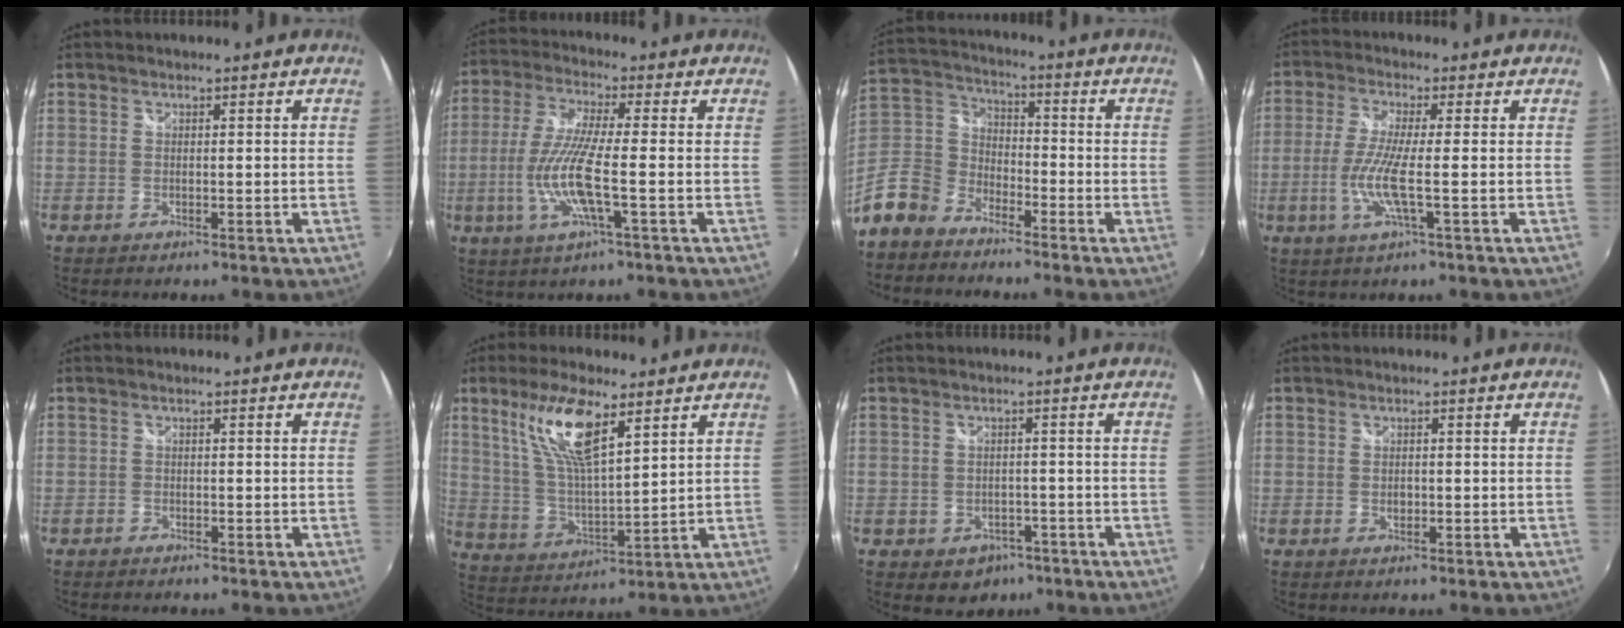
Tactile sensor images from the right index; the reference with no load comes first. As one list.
[{"total": 10.9, "force": [-2.7, 0.9, 10.5], "torque": [-0.220, -0.010, -0.049]}, {"total": 14.8, "force": [-9.8, 9.5, 5.8], "torque": [-0.161, 0.018, -0.196]}, {"total": 7.4, "force": [-1.7, 0.3, 7.2], "torque": [-0.156, -0.009, -0.034]}, {"total": 1.0, "force": [-0.8, 0.6, 0.1], "torque": [-0.007, -0.001, -0.016]}, {"total": 13.3, "force": [7.4, 3.6, 10.4], "torque": [-0.199, 0.007, 0.151]}, {"total": 5.6, "force": [-3.0, 4.3, 1.8], "torque": [-0.043, 0.000, -0.031]}, {"total": 1.4, "force": [-0.3, 1.1, 0.9], "torque": [-0.015, 0.001, -0.005]}]